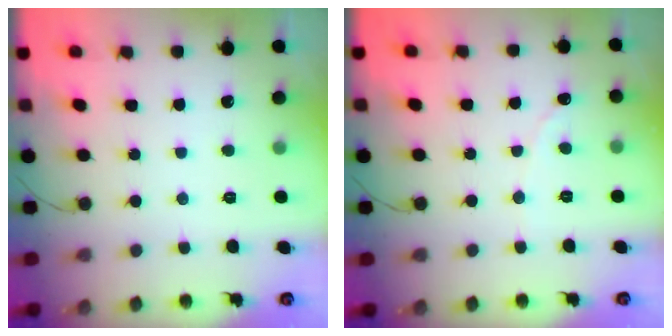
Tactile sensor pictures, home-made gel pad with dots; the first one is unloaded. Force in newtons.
{"total": 0.0}